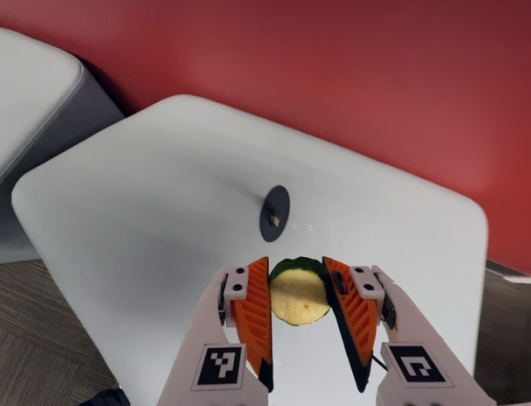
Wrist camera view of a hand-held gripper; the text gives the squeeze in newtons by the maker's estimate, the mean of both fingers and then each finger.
{"total": 11.5, "left": 12.1, "right": 10.9}